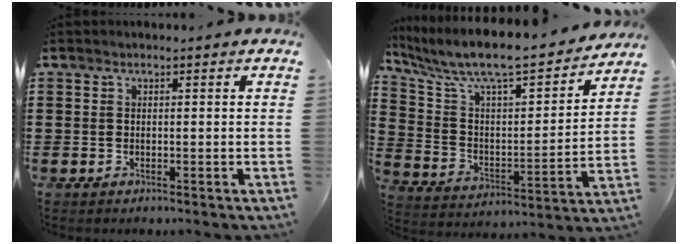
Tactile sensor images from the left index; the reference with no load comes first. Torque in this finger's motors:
{"motor_torque": [2.14, 0.00, 0.80, 0.21]}